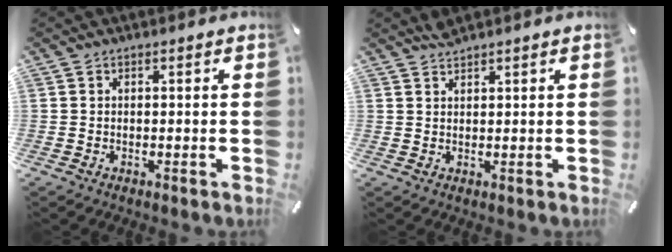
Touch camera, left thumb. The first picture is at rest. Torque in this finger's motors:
{"motor_torque": [0.14, -0.09, -0.60, -0.35, -0.07]}